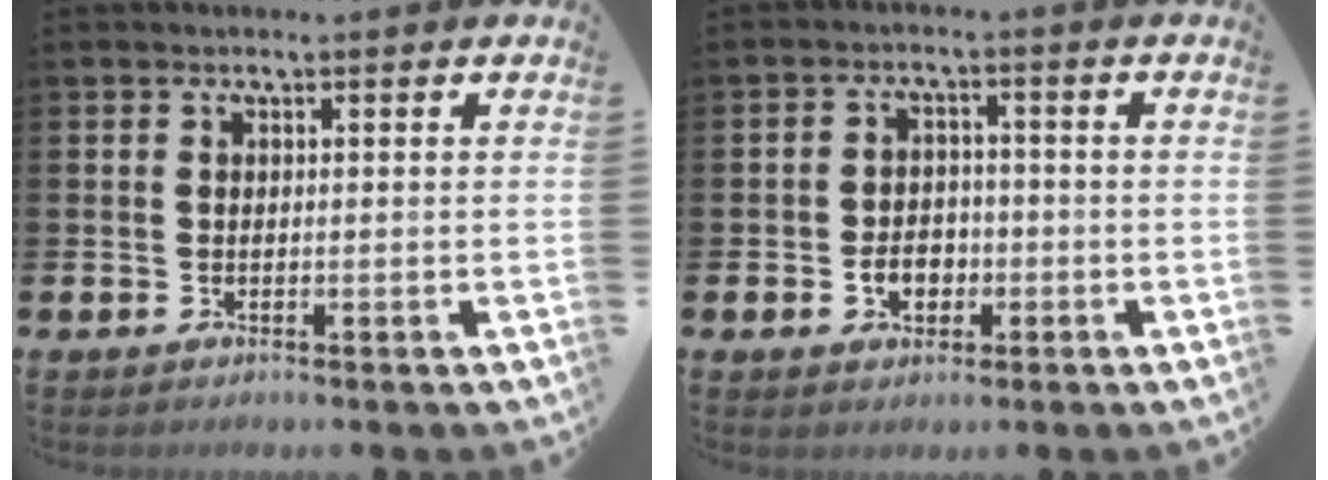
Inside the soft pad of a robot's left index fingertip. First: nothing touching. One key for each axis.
{"total": 3.7, "fx": -1.2, "fy": 2.7, "fz": 2.1, "tx": -0.021, "ty": -0.005, "tz": -0.030}